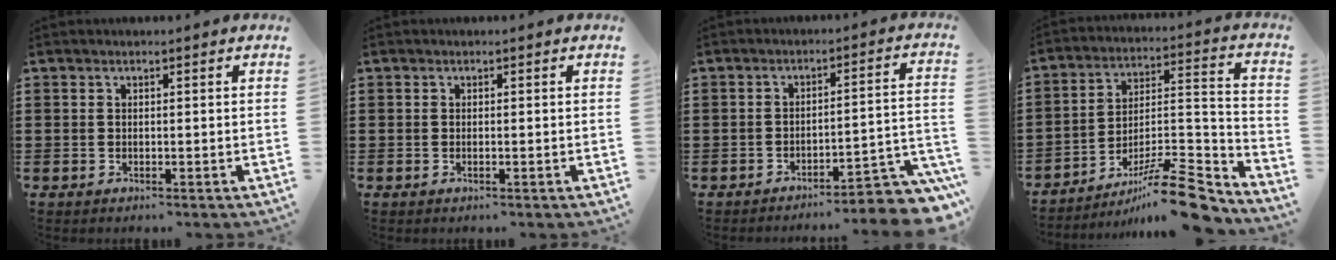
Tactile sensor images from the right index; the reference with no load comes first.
{"total": 0.0}
{"total": 5.0, "force": [-4.5, 0.4, 2.3], "torque": [-0.039, -0.010, -0.089]}
{"total": 12.9, "force": [-10.1, 2.0, 7.8], "torque": [-0.111, 0.040, -0.183]}